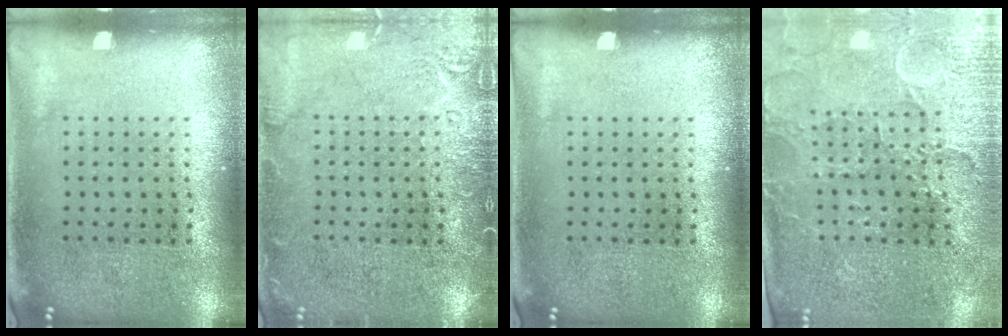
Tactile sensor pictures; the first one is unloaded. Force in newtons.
{"total": 2.7, "press": 2.7, "slide": 0.5}
{"total": 0.0}
{"total": 3.4, "press": 3.3, "slide": 1.0}